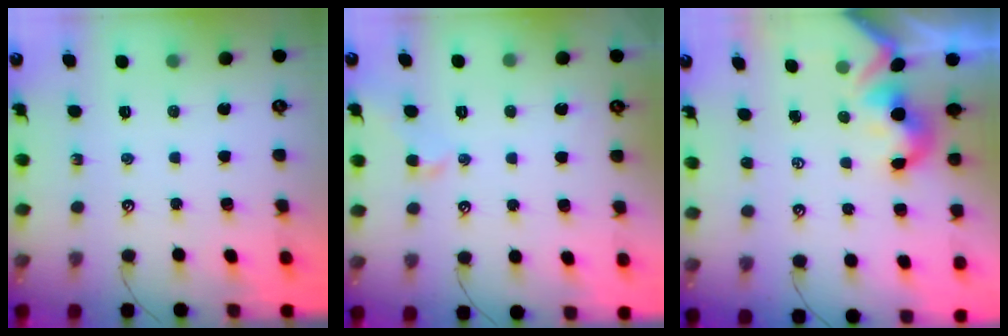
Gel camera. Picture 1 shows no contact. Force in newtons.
{"total": 1.4, "press": 1.2, "slide": 0.7}
{"total": 1.9, "press": 1.8, "slide": 0.6}